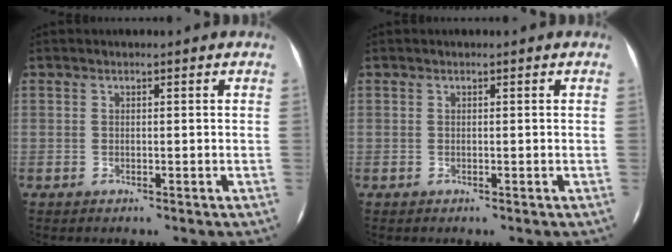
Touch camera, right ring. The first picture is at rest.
{"total": 0.0}